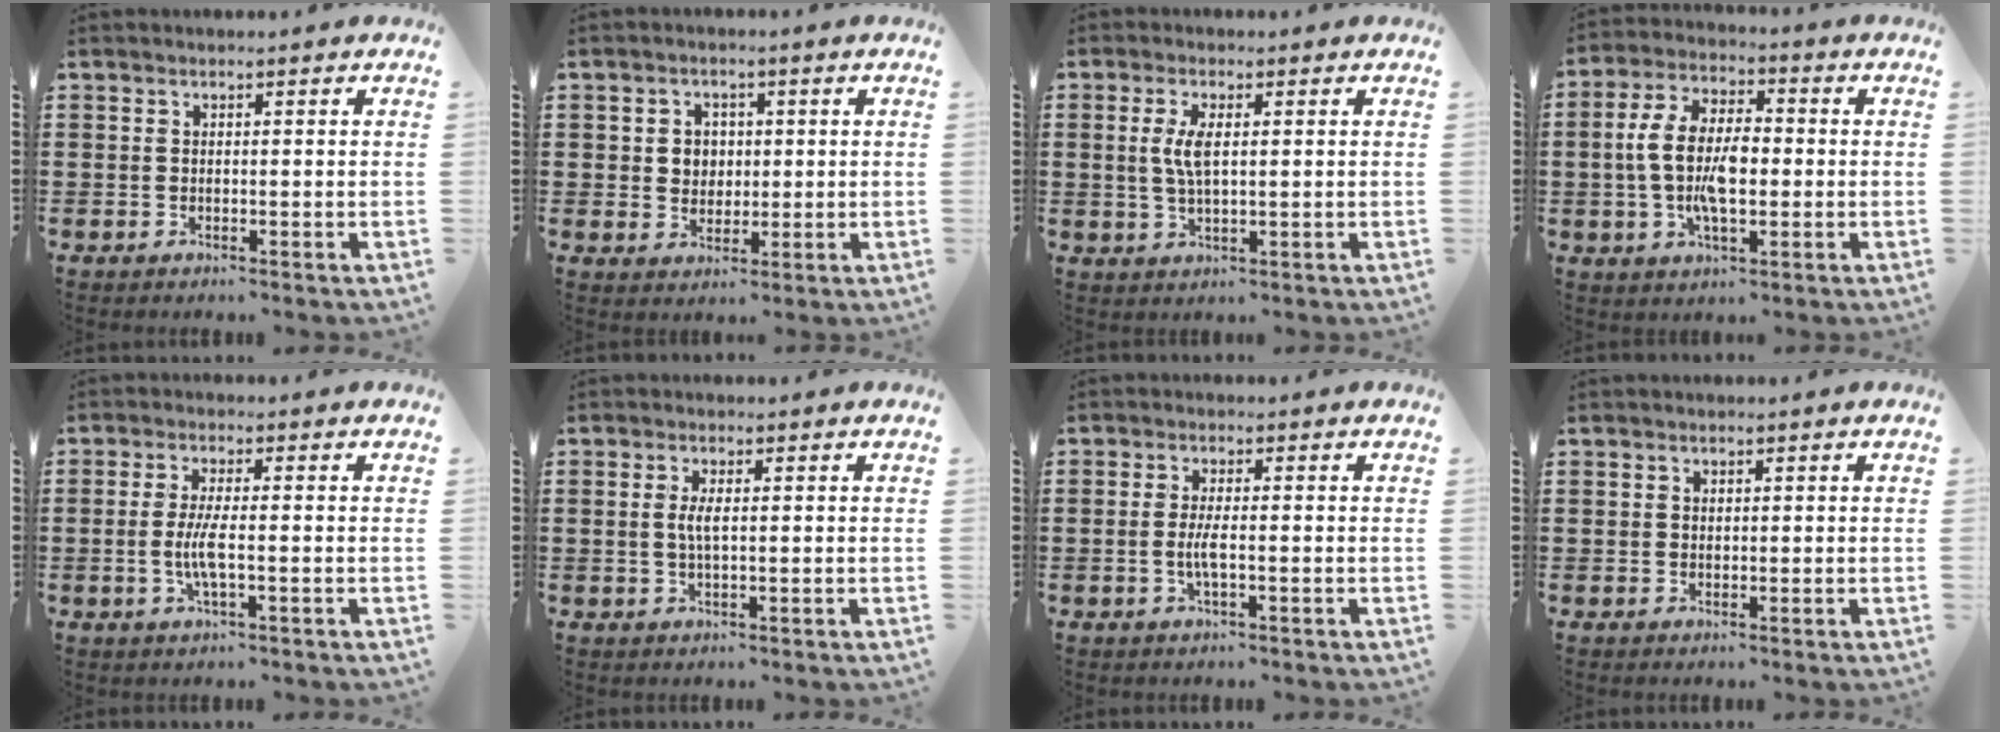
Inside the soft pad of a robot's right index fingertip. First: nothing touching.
{"total": 3.2, "force": [0.4, 2.9, 1.2], "torque": [-0.036, 0.009, 0.005]}
{"total": 4.2, "force": [0.8, 1.4, 3.9], "torque": [-0.086, 0.003, 0.009]}
{"total": 9.1, "force": [-0.8, 4.6, 7.8], "torque": [-0.176, 0.004, -0.022]}
{"total": 4.5, "force": [-0.7, 0.8, 4.4], "torque": [-0.098, -0.006, -0.021]}
{"total": 2.5, "force": [0.1, 0.6, 2.5], "torque": [-0.048, -0.002, 0.001]}
{"total": 2.9, "force": [-0.6, 0.5, 2.8], "torque": [-0.064, -0.005, -0.015]}
{"total": 0.6, "force": [0.3, 0.5, 0.1], "torque": [-0.004, 0.002, 0.007]}